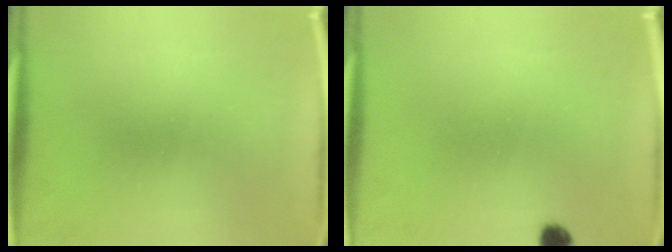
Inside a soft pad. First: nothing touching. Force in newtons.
{"total": 1.8}